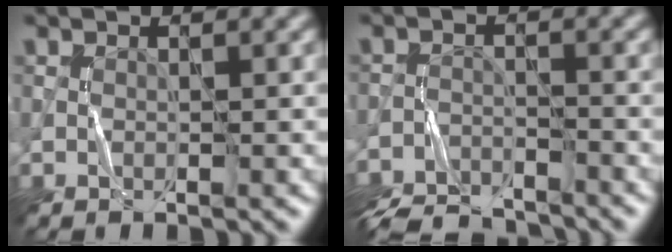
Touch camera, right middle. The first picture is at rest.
{"total": 7.2, "force": [-6.9, 1.4, 1.5], "torque": [-0.026, -0.018, -0.122]}